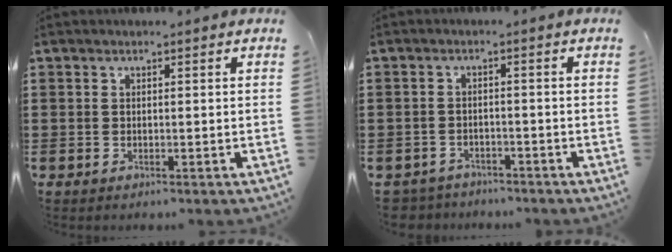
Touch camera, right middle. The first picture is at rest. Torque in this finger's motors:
{"motor_torque": [0.57, -0.43, 0.14, 0.03]}